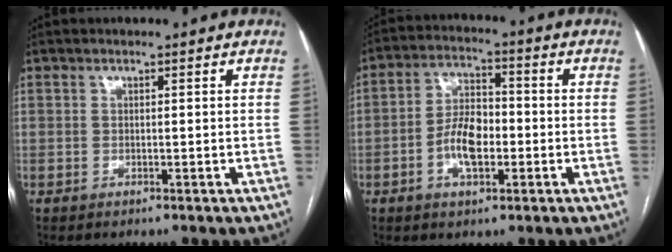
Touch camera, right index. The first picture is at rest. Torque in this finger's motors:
{"motor_torque": [0.56, 0.20, 0.21, 0.05]}